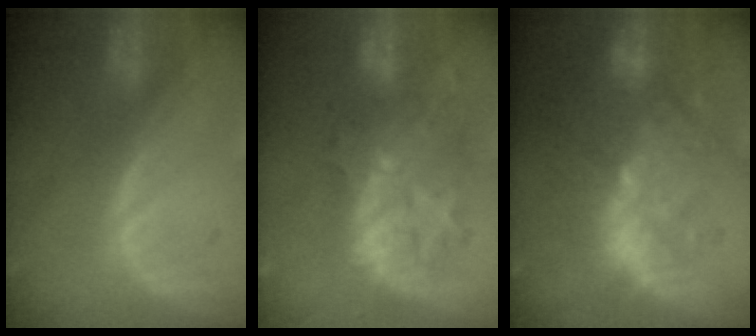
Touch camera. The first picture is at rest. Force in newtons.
{"total": 8.7, "press": 8.7, "slide": 0.4}
{"total": 11.1, "press": 9.7, "slide": 5.4}